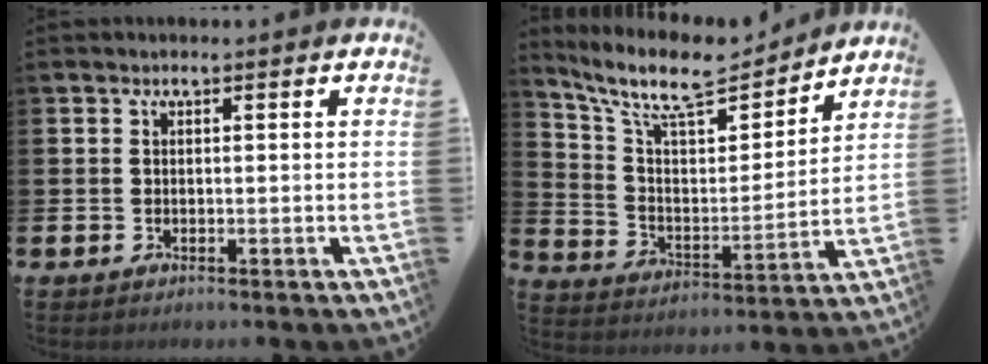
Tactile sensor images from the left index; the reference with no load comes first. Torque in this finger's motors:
{"motor_torque": [1.41, -0.72, 0.21, 0.19]}